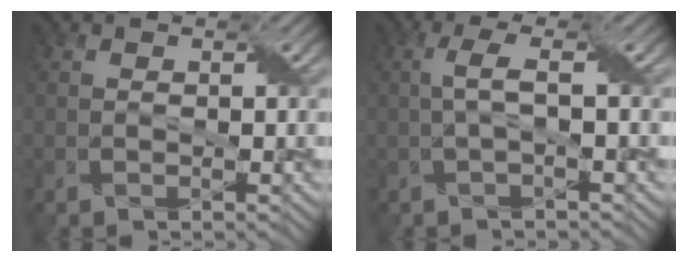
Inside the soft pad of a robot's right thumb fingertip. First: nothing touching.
{"total": 2.5, "force": [0.1, 0.4, 2.4], "torque": [-0.047, 0.009, -0.003]}